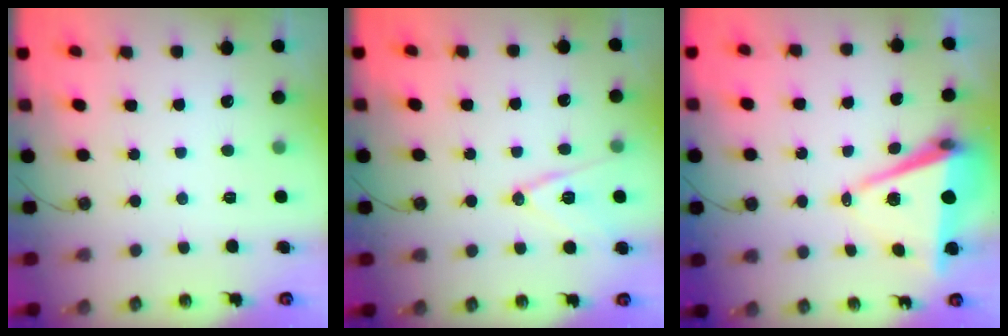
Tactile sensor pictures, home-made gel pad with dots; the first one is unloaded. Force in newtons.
{"total": 12.3, "press": 11.8, "slide": 3.2}
{"total": 8.4, "press": 7.3, "slide": 4.1}